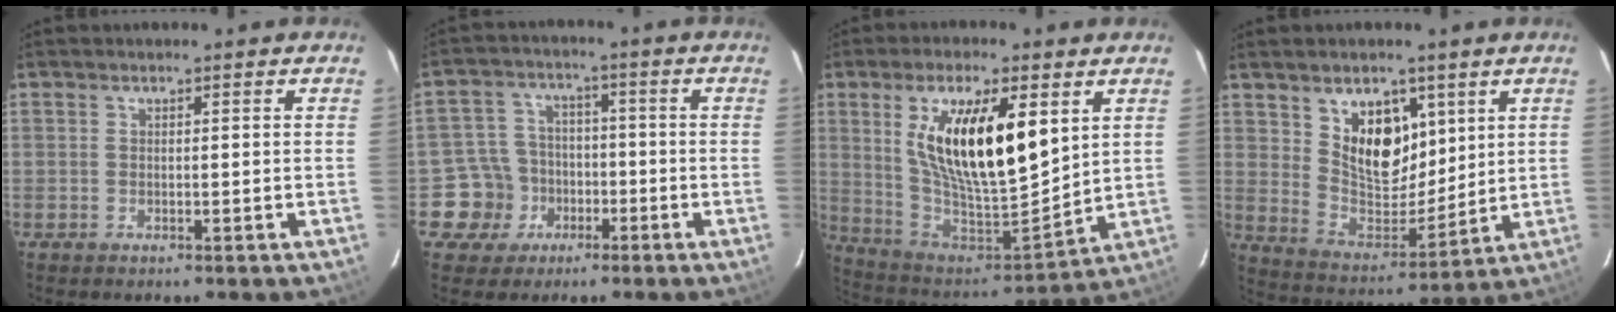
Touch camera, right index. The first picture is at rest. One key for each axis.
{"total": 8.0, "fx": -3.5, "fy": 7.2, "fz": 0.4, "tx": -0.038, "ty": 0.027, "tz": -0.055}
{"total": 20.3, "fx": 6.9, "fy": 7.1, "fz": 17.8, "tx": -0.326, "ty": -0.005, "tz": 0.135}
{"total": 12.7, "fx": 5.8, "fy": 7.6, "fz": 8.3, "tx": -0.141, "ty": -0.007, "tz": 0.121}